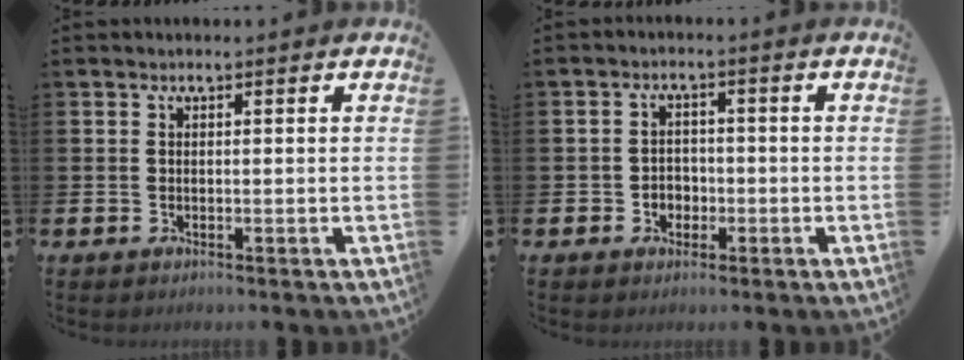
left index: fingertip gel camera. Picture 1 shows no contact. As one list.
[{"total": 2.5, "force": [-0.9, 2.2, 0.8], "torque": [-0.013, 0.004, -0.025]}]